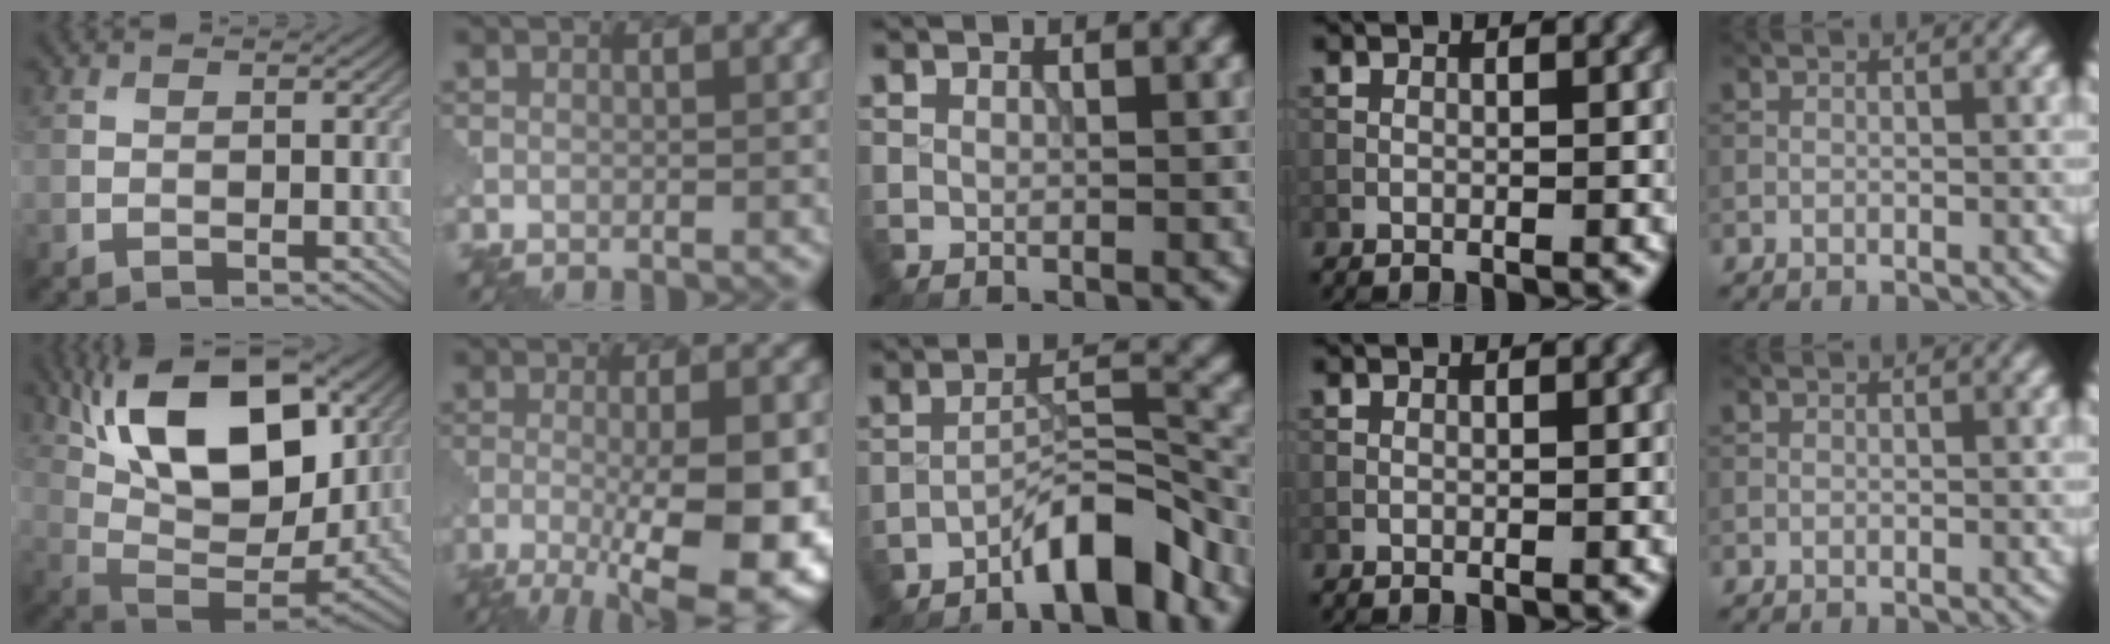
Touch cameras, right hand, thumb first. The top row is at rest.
{"thumb": {"total": 18.3, "force": [8.0, 9.1, 13.7], "torque": [-0.241, 0.024, 0.127]}, "index": {"total": 12.2, "force": [-3.9, 3.6, 11.0], "torque": [-0.167, -0.011, -0.051]}, "middle": {"total": 5.7, "force": [-4.2, 1.1, 3.6], "torque": [-0.054, 0.016, -0.080]}}